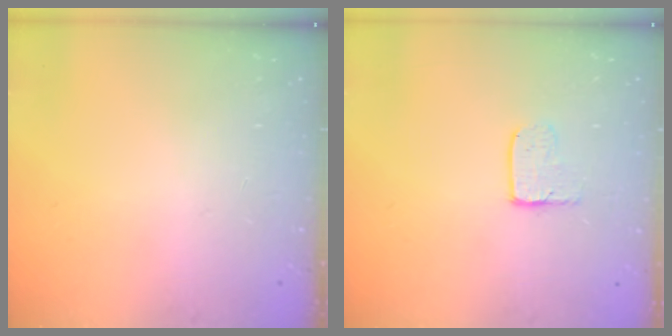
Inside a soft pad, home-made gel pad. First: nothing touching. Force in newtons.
{"total": 4.0, "press": 4.0, "slide": 0.4}